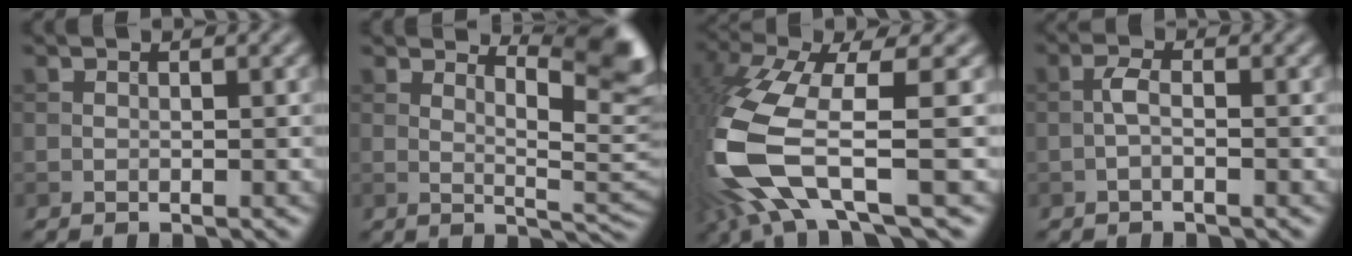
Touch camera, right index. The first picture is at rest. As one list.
[{"total": 6.4, "force": [3.9, 1.6, 4.8], "torque": [-0.059, -0.003, 0.064]}, {"total": 12.1, "force": [-3.7, 4.1, 10.7], "torque": [-0.250, -0.019, -0.069]}, {"total": 1.5, "force": [-0.6, 0.4, 1.3], "torque": [-0.025, 0.004, -0.015]}]